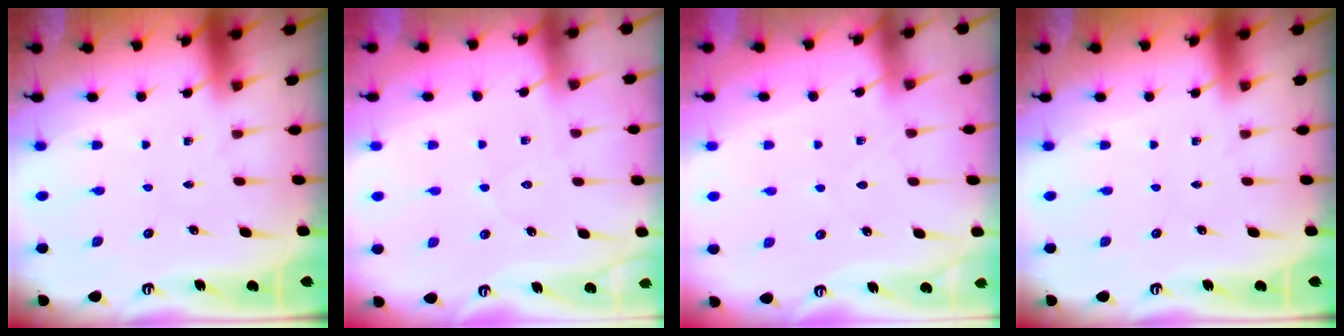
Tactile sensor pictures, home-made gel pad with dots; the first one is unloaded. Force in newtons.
{"total": 3.3, "press": 3.3, "slide": 0.3}
{"total": 4.5, "press": 4.5, "slide": 0.5}
{"total": 0.0}